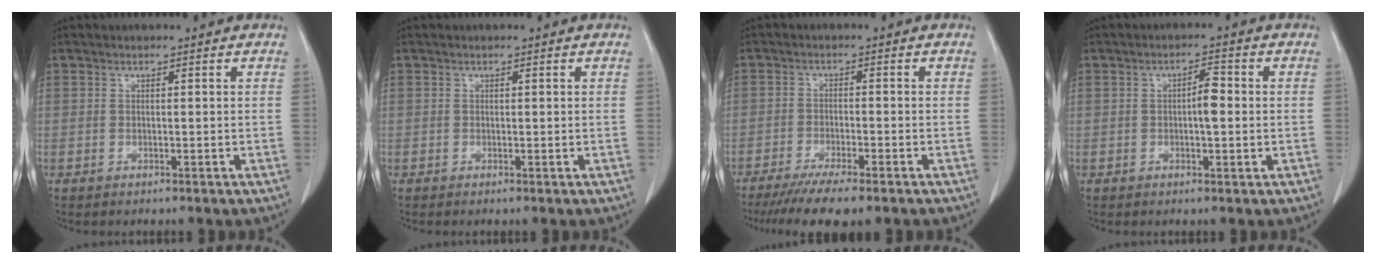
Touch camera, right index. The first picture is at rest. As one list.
[{"total": 0.0}, {"total": 9.3, "force": [-7.3, 1.0, 5.7], "torque": [-0.081, -0.018, -0.115]}, {"total": 3.0, "force": [-0.1, 0.7, 2.9], "torque": [-0.044, 0.007, -0.002]}]